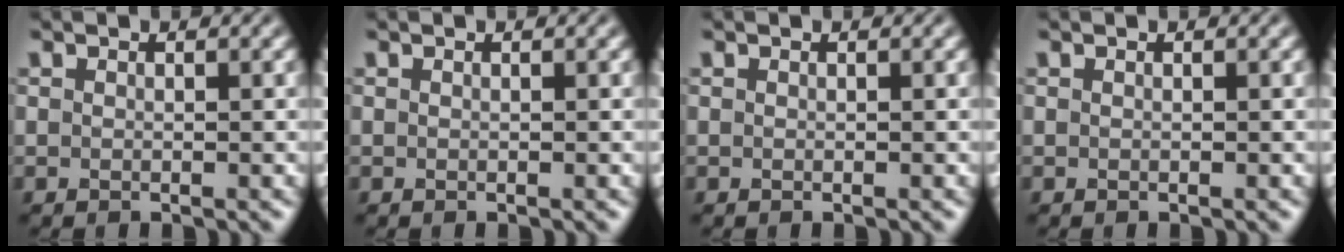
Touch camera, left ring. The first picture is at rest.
{"total": 0.0}
{"total": 0.0}
{"total": 0.0}